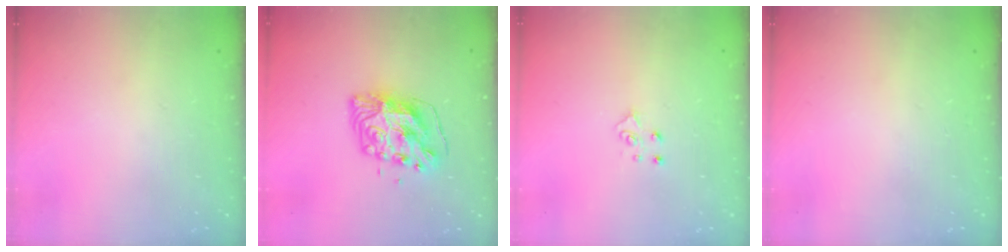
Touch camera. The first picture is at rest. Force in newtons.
{"total": 10.5, "press": 10.4, "slide": 1.0}
{"total": 4.3, "press": 4.2, "slide": 0.4}
{"total": 0.0}